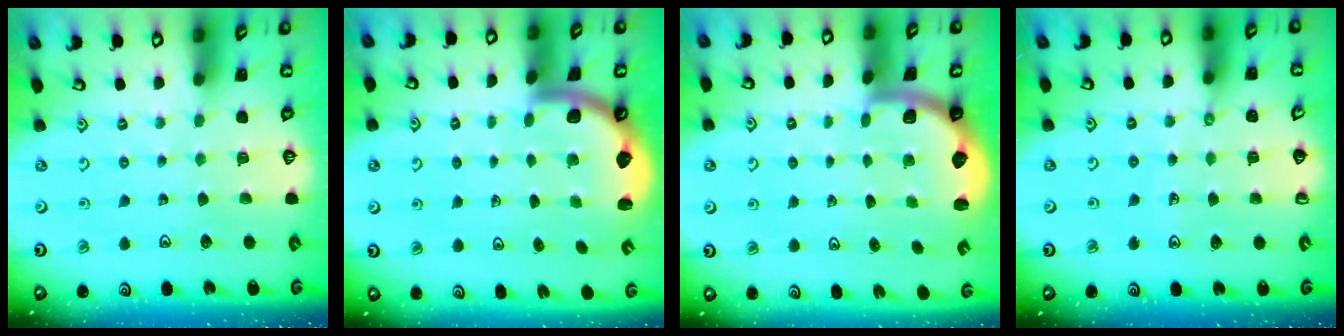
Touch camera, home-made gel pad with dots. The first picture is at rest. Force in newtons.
{"total": 2.2, "press": 2.2, "slide": 0.3}
{"total": 1.9, "press": 1.8, "slide": 0.5}
{"total": 4.7, "press": 4.5, "slide": 1.4}